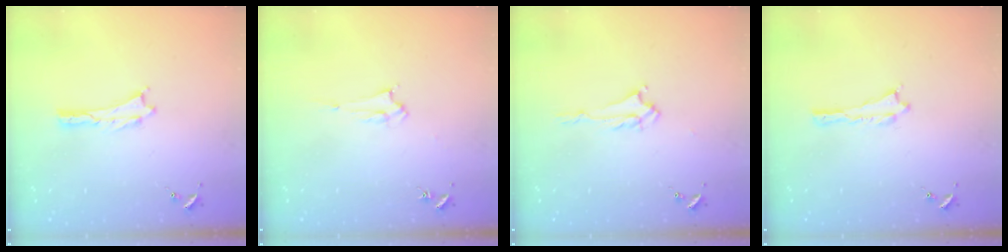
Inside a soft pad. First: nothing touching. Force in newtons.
{"total": 1.6, "press": 1.6, "slide": 0.2}
{"total": 1.3, "press": 1.3, "slide": 0.2}
{"total": 0.0}